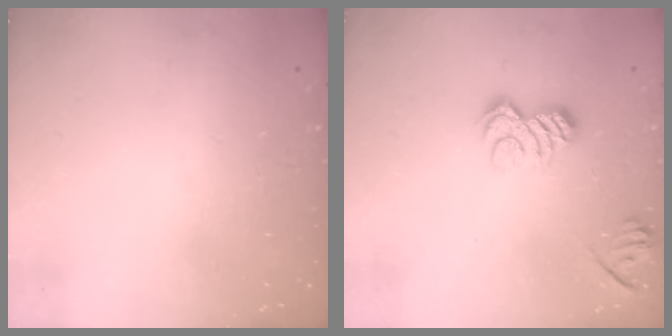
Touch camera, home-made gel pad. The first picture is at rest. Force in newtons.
{"total": 9.3, "press": 9.3, "slide": 0.3}